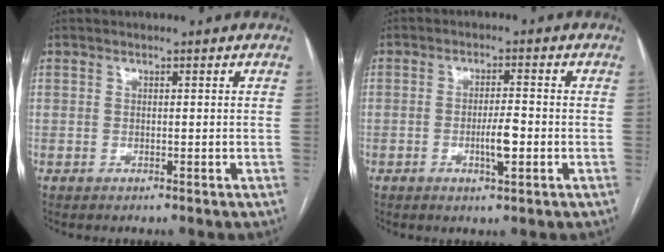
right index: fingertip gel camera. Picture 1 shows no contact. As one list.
[{"total": 4.1, "force": [-1.1, 0.7, 3.8], "torque": [-0.070, -0.001, -0.015]}]